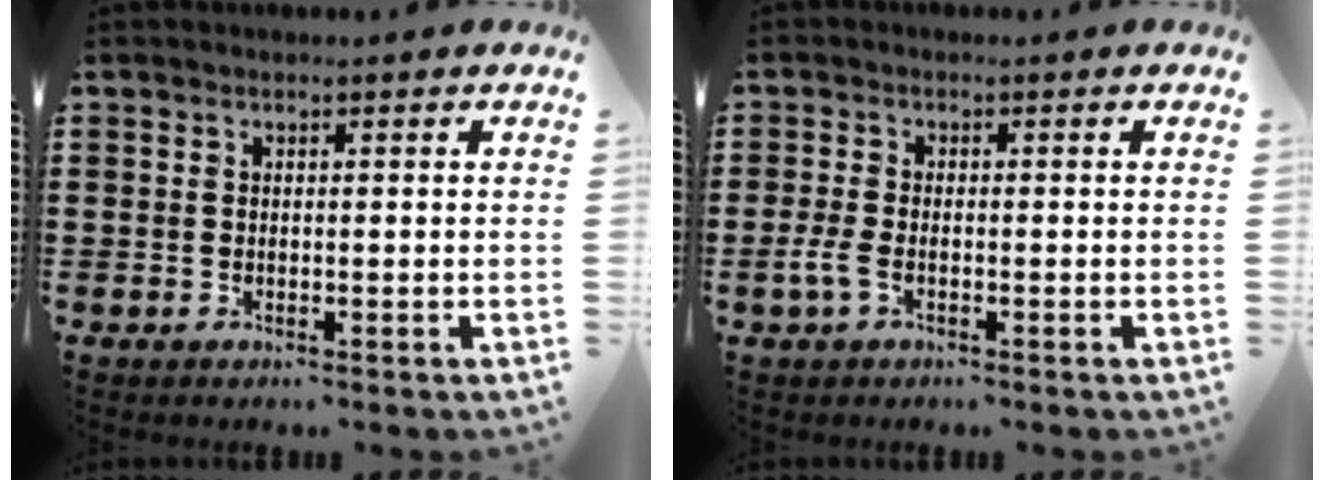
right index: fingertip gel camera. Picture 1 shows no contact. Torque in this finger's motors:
{"motor_torque": [0.16, -0.17, 0.13, 0.02]}